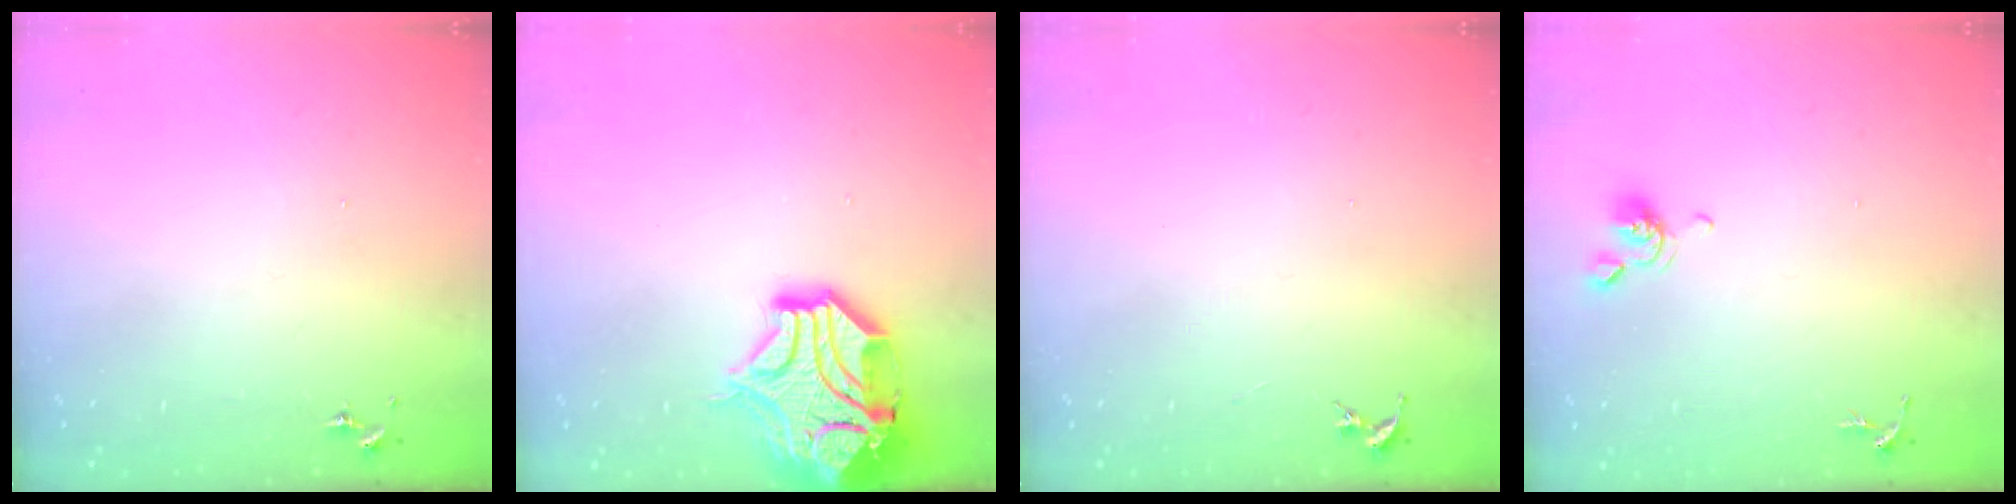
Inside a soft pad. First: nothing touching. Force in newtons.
{"total": 17.6, "press": 17.4, "slide": 2.6}
{"total": 0.0}
{"total": 6.2, "press": 6.0, "slide": 1.5}